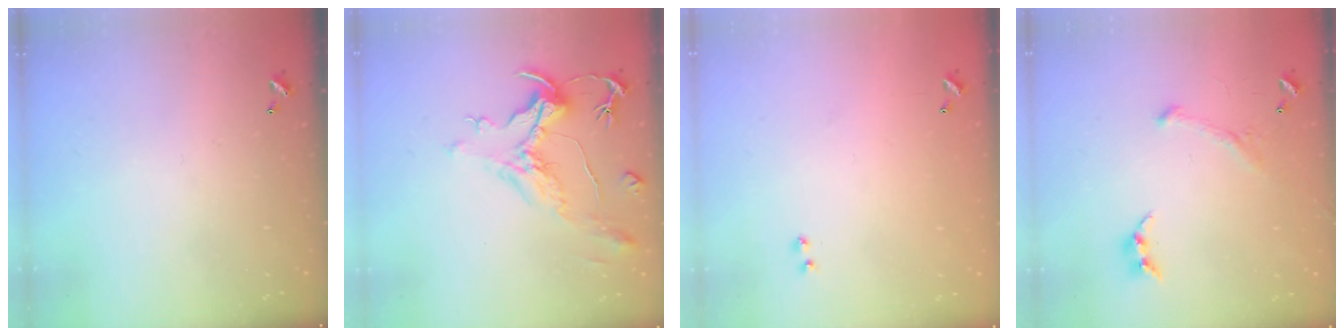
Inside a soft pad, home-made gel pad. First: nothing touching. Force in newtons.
{"total": 1.9, "press": 1.4, "slide": 1.2}
{"total": 8.9, "press": 8.9, "slide": 0.4}
{"total": 2.8, "press": 2.6, "slide": 1.0}